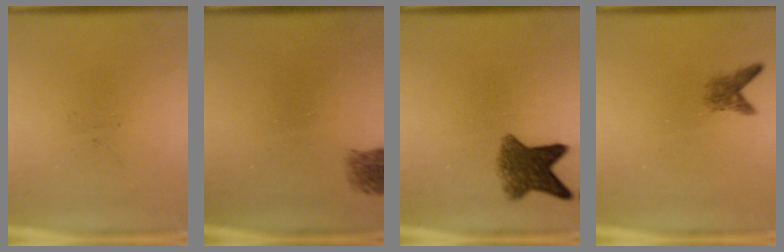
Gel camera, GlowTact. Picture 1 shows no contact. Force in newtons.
{"total": 1.9}
{"total": 6.5}
{"total": 2.1}